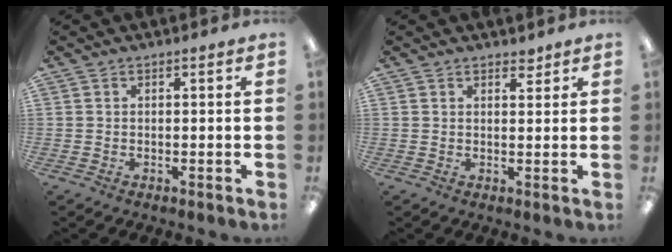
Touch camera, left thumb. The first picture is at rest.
{"total": 2.2, "force": [1.9, 0.9, 0.6], "torque": [0.004, -0.008, 0.032]}